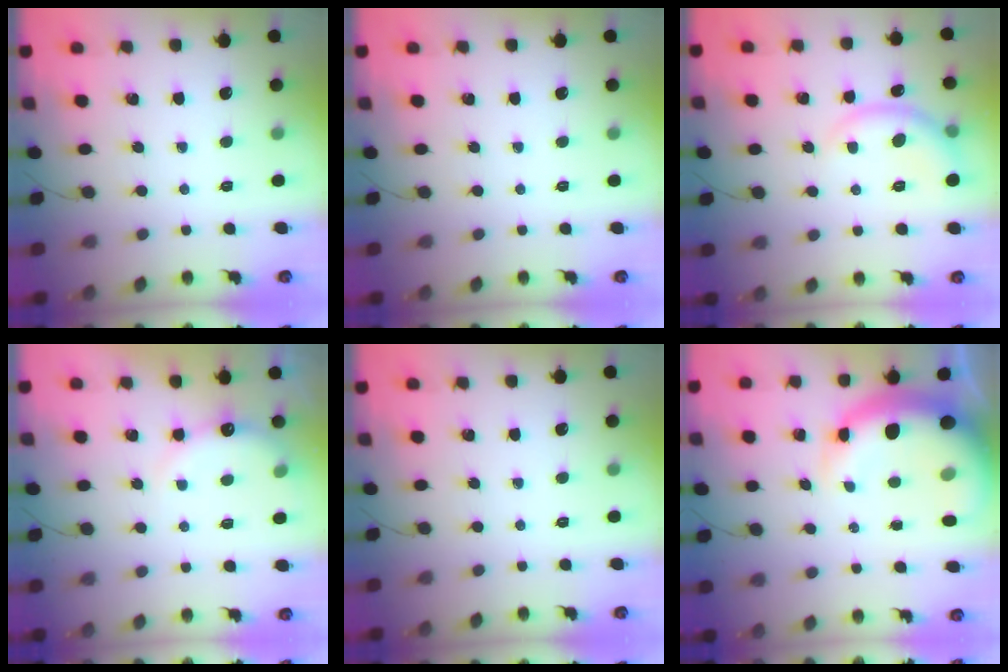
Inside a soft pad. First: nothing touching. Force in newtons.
{"total": 0.0}
{"total": 6.8, "press": 6.7, "slide": 1.0}
{"total": 8.4, "press": 8.3, "slide": 0.9}
{"total": 0.0}
{"total": 10.0, "press": 9.7, "slide": 2.6}